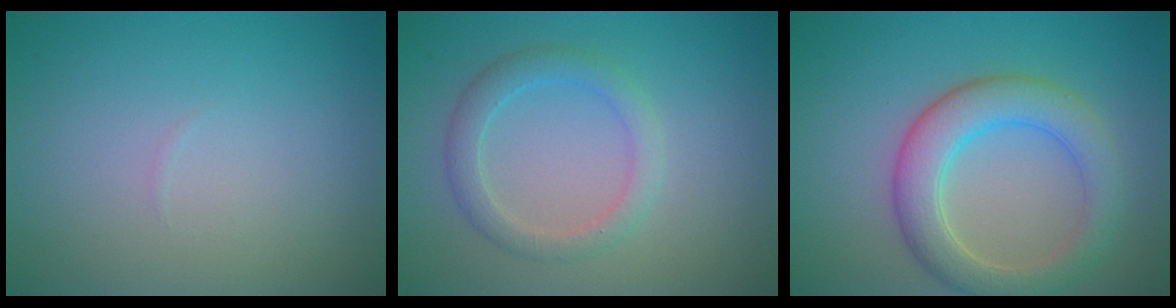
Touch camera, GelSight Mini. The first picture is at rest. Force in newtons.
{"total": 2.5, "press": 2.5, "slide": 0.0}
{"total": 5.2, "press": 5.2, "slide": 0.2}